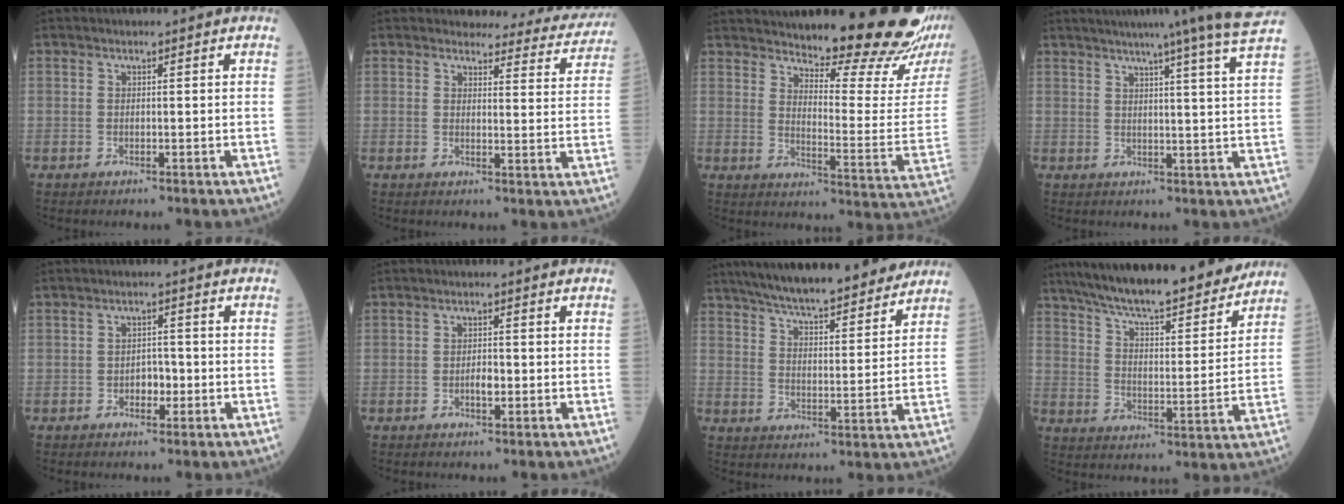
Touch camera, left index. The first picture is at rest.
{"total": 12.0, "force": [11.6, 2.8, 1.2], "torque": [0.020, -0.046, 0.103]}
{"total": 20.7, "force": [18.2, 0.2, 9.8], "torque": [-0.144, -0.089, 0.235]}
{"total": 14.4, "force": [12.5, -2.6, 6.7], "torque": [-0.099, -0.043, 0.138]}
{"total": 2.8, "force": [-1.0, 1.7, 2.0], "torque": [-0.027, 0.007, -0.017]}
{"total": 2.0, "force": [-0.7, 0.8, 1.7], "torque": [-0.030, 0.003, -0.010]}
{"total": 22.1, "force": [19.2, 3.1, 10.5], "torque": [-0.170, 0.010, 0.277]}
{"total": 22.8, "force": [19.8, 3.0, 10.9], "torque": [-0.181, 0.004, 0.291]}